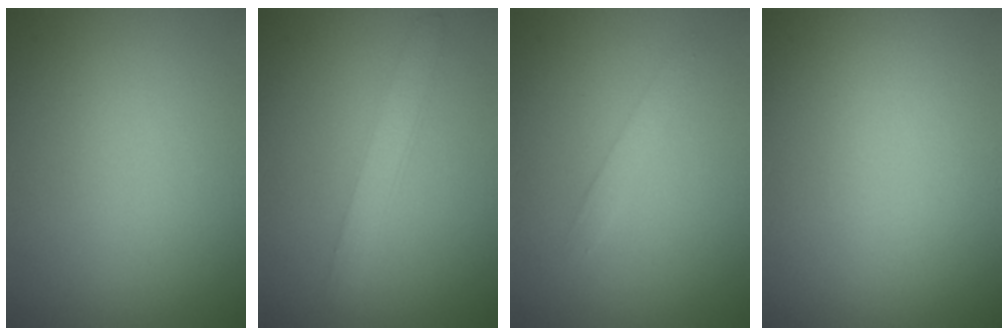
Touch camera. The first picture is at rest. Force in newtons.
{"total": 2.2, "press": 2.2, "slide": 0.1}
{"total": 1.3, "press": 1.3, "slide": 0.1}
{"total": 0.0}